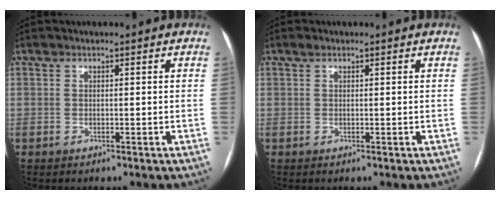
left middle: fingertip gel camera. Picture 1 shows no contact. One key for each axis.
{"total": 0.6, "fx": 0.4, "fy": 0.3, "fz": 0.3, "tx": -0.008, "ty": 0.008, "tz": 0.008}